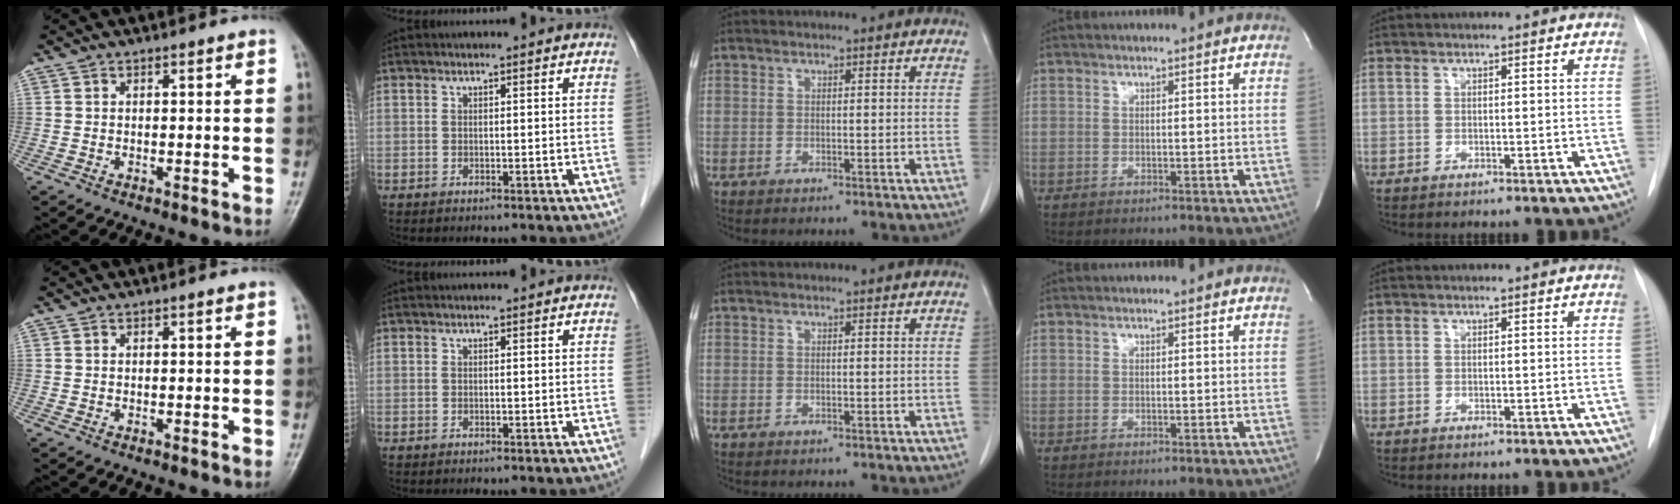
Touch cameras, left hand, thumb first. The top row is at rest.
{}